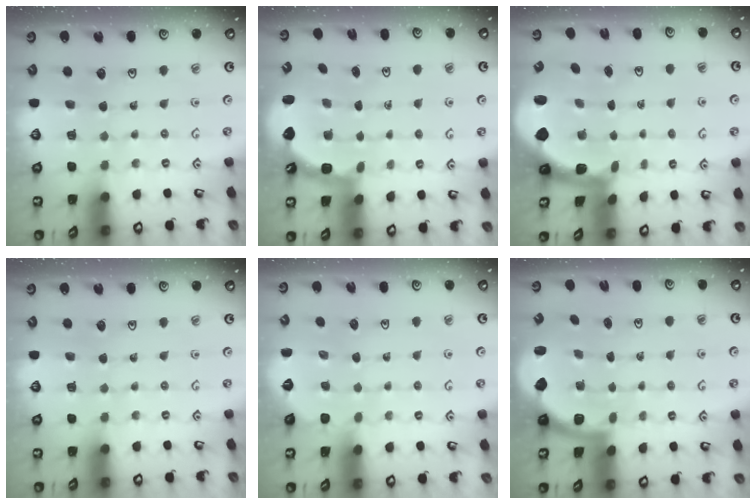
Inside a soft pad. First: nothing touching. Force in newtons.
{"total": 2.6, "press": 2.2, "slide": 1.3}
{"total": 1.8, "press": 1.8, "slide": 0.4}
{"total": 0.0}
{"total": 2.3, "press": 2.3, "slide": 0.1}
{"total": 2.0, "press": 2.0, "slide": 0.5}